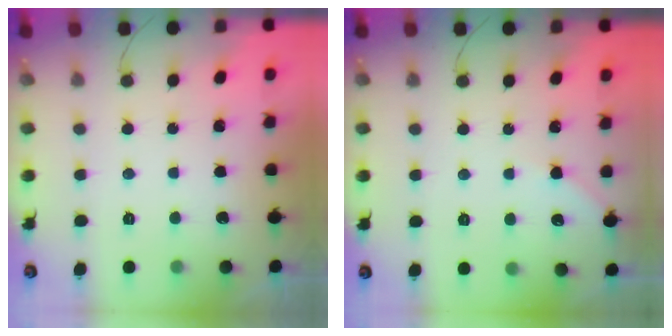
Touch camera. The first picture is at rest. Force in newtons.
{"total": 2.9, "press": 2.8, "slide": 0.4}